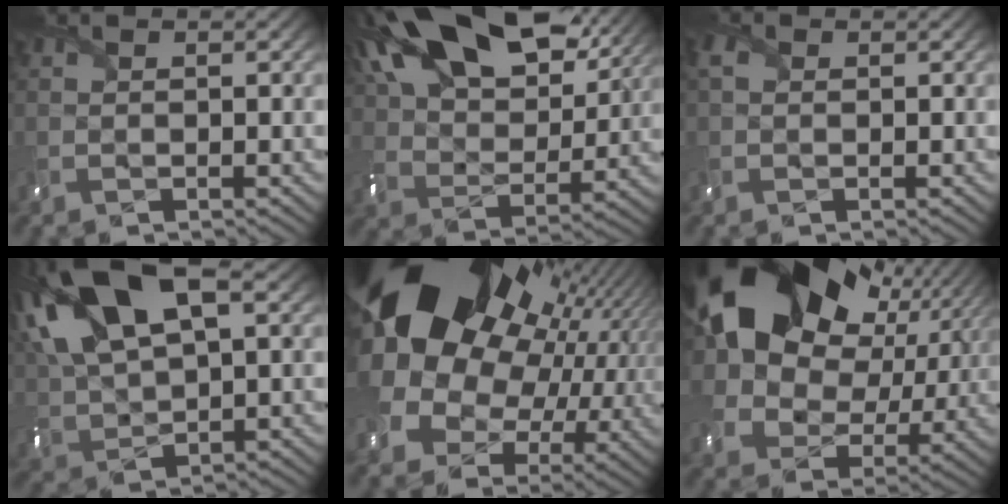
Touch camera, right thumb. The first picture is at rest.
{"total": 20.9, "force": [11.2, 11.5, 13.4], "torque": [-0.283, 0.053, 0.171]}
{"total": 1.8, "force": [0.5, 1.4, 1.0], "torque": [-0.026, 0.004, 0.003]}
{"total": 17.3, "force": [6.9, 8.5, 13.4], "torque": [-0.309, 0.020, 0.127]}
{"total": 23.3, "force": [5.3, 16.7, 15.3], "torque": [-0.284, -0.024, 0.095]}
{"total": 21.0, "force": [6.8, 14.7, 13.3], "torque": [-0.250, 0.019, 0.122]}